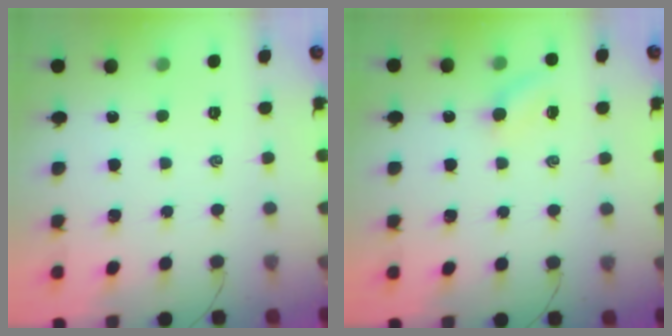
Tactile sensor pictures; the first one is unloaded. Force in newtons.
{"total": 4.4, "press": 4.3, "slide": 0.9}